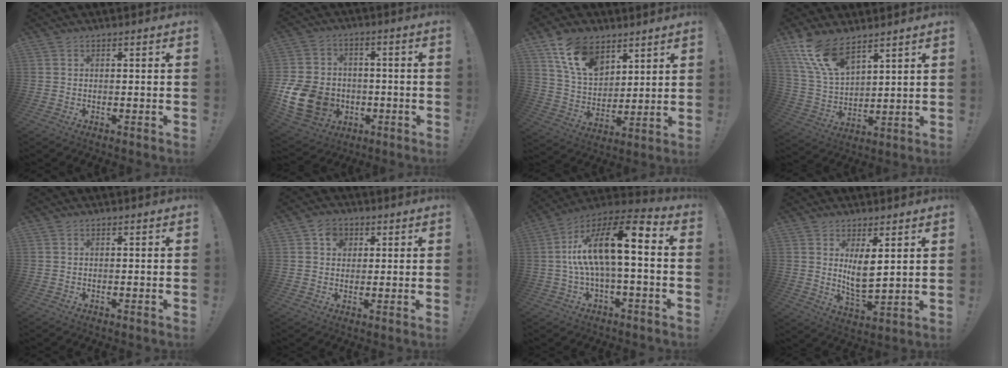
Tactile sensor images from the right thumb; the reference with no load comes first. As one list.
[{"total": 16.5, "force": [-3.8, 13.4, 8.8], "torque": [-0.172, 0.025, -0.057]}, {"total": 14.7, "force": [9.2, 9.1, 7.0], "torque": [-0.130, -0.042, 0.176]}, {"total": 13.9, "force": [10.0, 6.1, 7.6], "torque": [-0.174, -0.050, 0.193]}, {"total": 0.0}, {"total": 5.1, "force": [2.0, 4.4, 1.7], "torque": [-0.021, 0.000, 0.035]}, {"total": 17.3, "force": [1.9, 5.6, 16.2], "torque": [-0.279, -0.006, 0.028]}, {"total": 7.8, "force": [3.0, 3.3, 6.3], "torque": [-0.125, -0.024, 0.057]}]